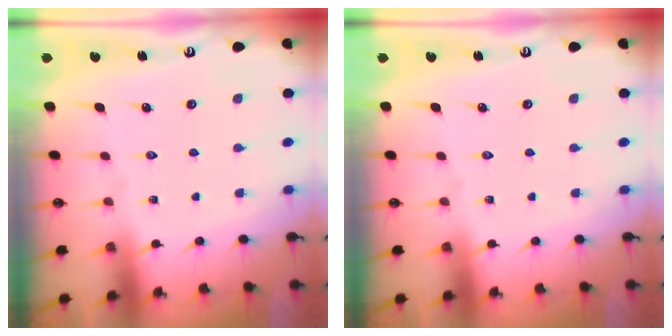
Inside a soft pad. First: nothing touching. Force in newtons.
{"total": 0.0}